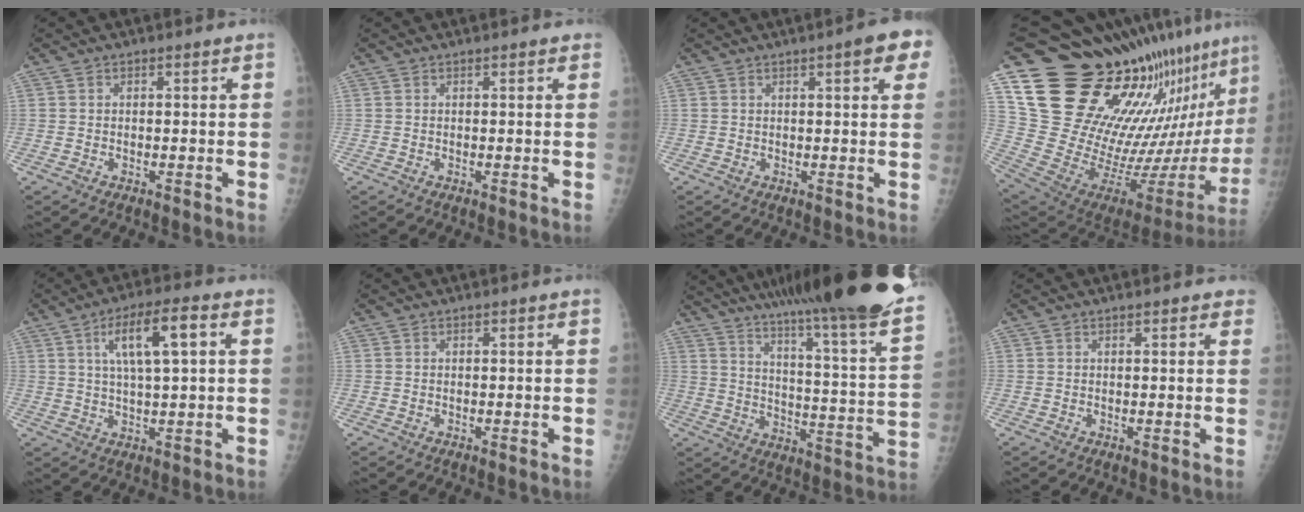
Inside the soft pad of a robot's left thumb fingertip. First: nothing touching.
{"total": 1.1, "force": [0.8, 0.3, 0.6], "torque": [-0.007, 0.000, 0.008]}
{"total": 6.1, "force": [2.9, 1.3, 5.3], "torque": [-0.051, -0.002, 0.030]}
{"total": 31.7, "force": [24.6, 9.5, 17.7], "torque": [-0.258, -0.177, 0.375]}
{"total": 10.1, "force": [3.0, 2.5, 9.3], "torque": [-0.166, 0.008, 0.052]}
{"total": 0.0}
{"total": 30.7, "force": [23.9, 2.2, 19.1], "torque": [-0.273, -0.121, 0.327]}
{"total": 2.3, "force": [1.8, 0.9, 1.1], "torque": [0.005, 0.002, 0.014]}